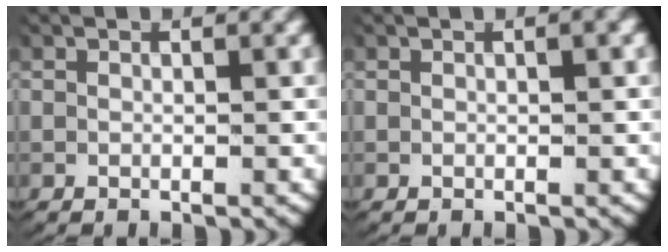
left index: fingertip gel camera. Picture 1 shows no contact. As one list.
[{"total": 0.7, "force": [0.3, 0.1, 0.7], "torque": [-0.009, 0.004, 0.005]}]